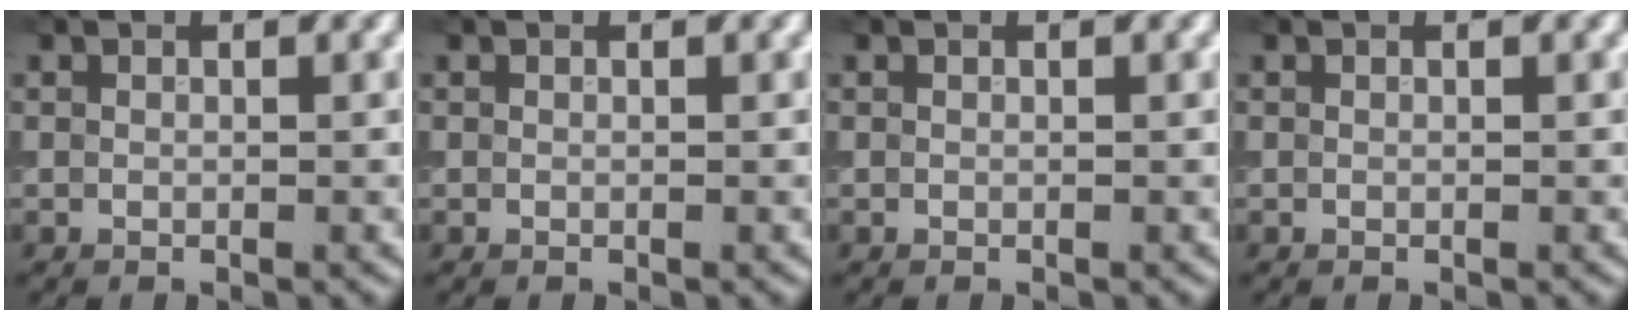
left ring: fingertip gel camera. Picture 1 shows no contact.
{"total": 0.0}
{"total": 0.0}
{"total": 0.0}